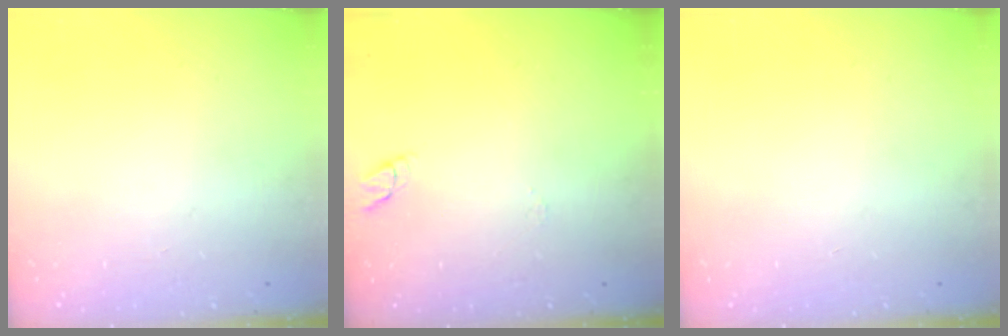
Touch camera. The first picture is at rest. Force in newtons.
{"total": 6.6, "press": 6.6, "slide": 0.5}
{"total": 0.0}